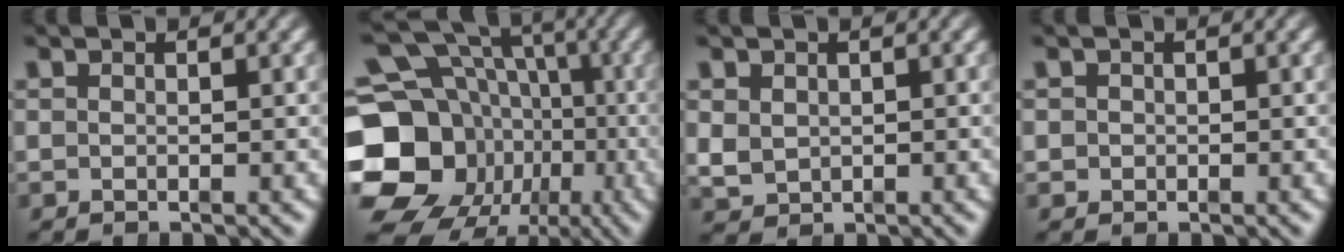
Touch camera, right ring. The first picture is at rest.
{"total": 22.7, "force": [-2.3, 19.9, 10.8], "torque": [-0.222, -0.070, -0.032]}
{"total": 2.3, "force": [0.2, 2.1, 0.9], "torque": [-0.028, -0.016, 0.017]}
{"total": 1.3, "force": [-0.2, 1.3, 0.1], "torque": [-0.007, -0.004, -0.003]}